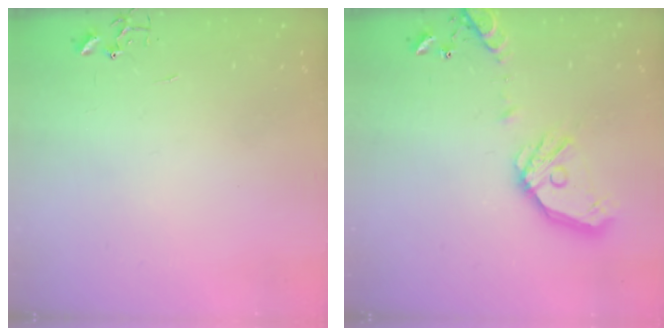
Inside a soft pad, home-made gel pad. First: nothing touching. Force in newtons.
{"total": 15.7, "press": 15.4, "slide": 2.5}